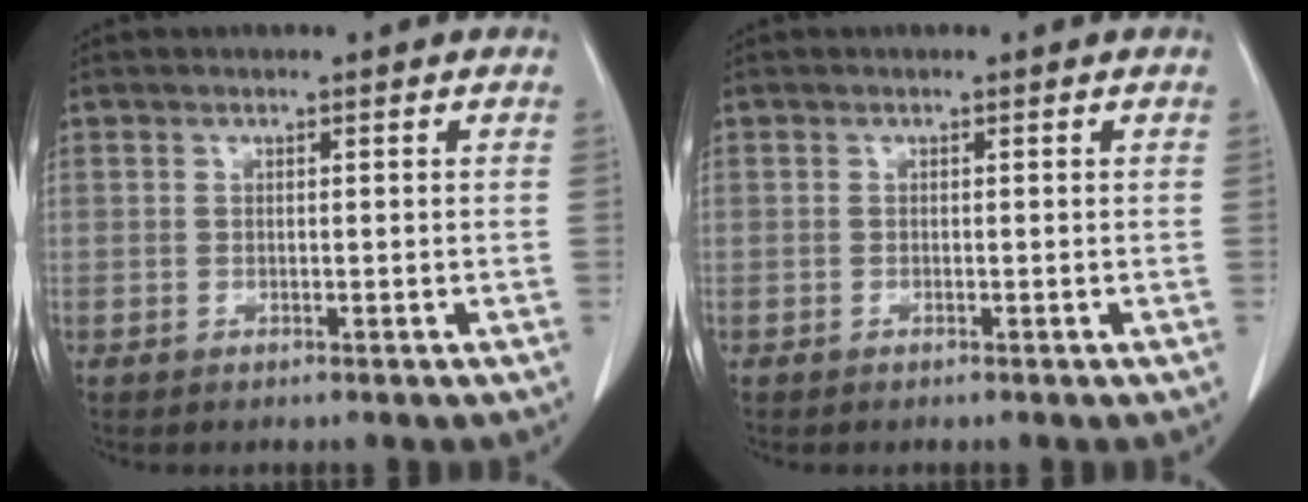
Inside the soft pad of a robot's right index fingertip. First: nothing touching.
{"total": 0.0}